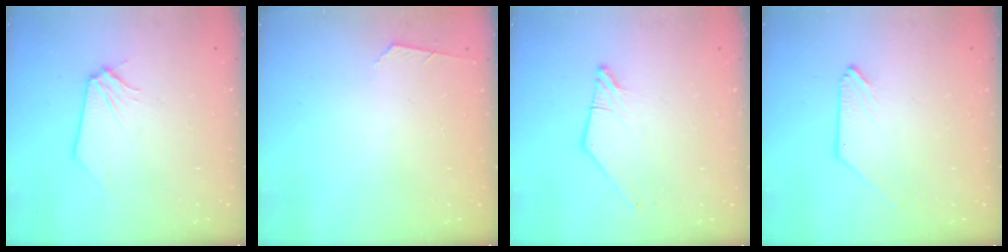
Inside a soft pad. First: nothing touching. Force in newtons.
{"total": 2.6, "press": 2.6, "slide": 0.4}
{"total": 1.8, "press": 1.7, "slide": 0.3}
{"total": 0.0}